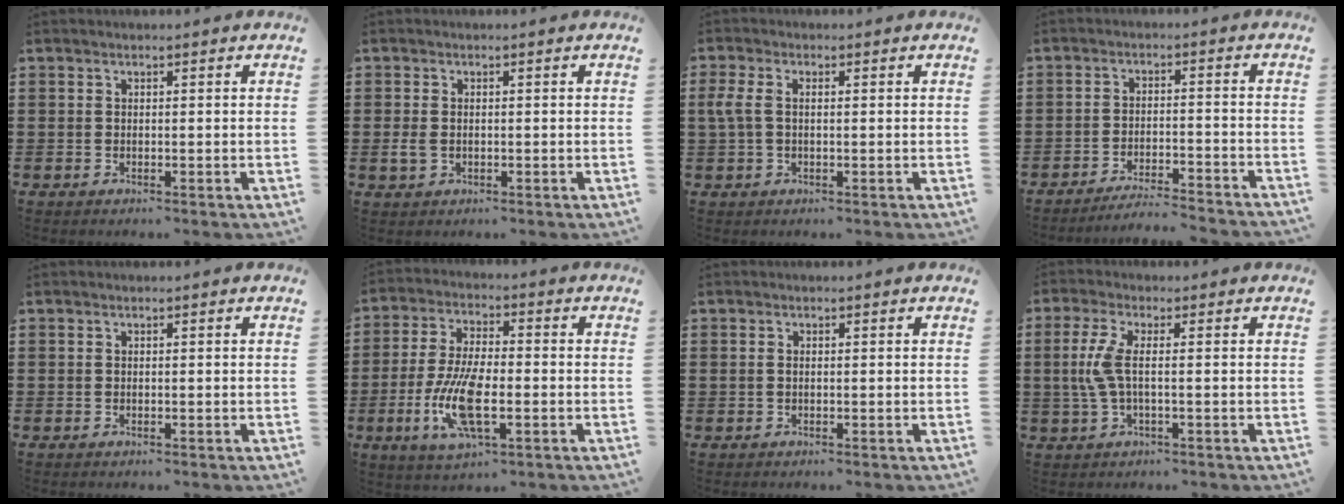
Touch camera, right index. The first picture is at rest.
{"total": 1.7, "force": [-0.2, 1.2, 1.1], "torque": [-0.032, 0.001, -0.007]}
{"total": 2.9, "force": [0.1, 1.4, 2.5], "torque": [-0.073, -0.002, -0.006]}
{"total": 4.2, "force": [-4.0, -0.1, 1.1], "torque": [-0.021, -0.001, -0.080]}
{"total": 0.0}
{"total": 11.1, "force": [-3.1, 4.1, 9.8], "torque": [-0.220, -0.015, -0.059]}
{"total": 0.6, "force": [0.0, 0.3, 0.4], "torque": [-0.010, 0.001, 0.001]}
{"total": 4.4, "force": [-0.1, 1.0, 4.3], "torque": [-0.109, -0.011, -0.013]}